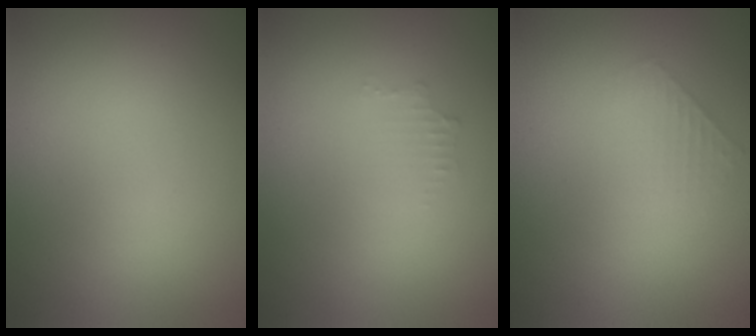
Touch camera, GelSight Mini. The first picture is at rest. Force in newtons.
{"total": 0.9, "press": 0.8, "slide": 0.1}
{"total": 1.3, "press": 1.3, "slide": 0.2}